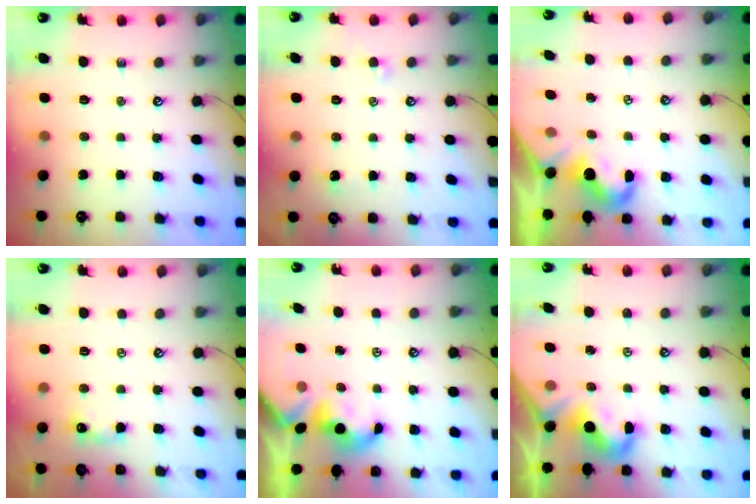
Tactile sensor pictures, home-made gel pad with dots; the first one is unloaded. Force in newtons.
{"total": 0.8, "press": 0.6, "slide": 0.5}
{"total": 1.6, "press": 1.3, "slide": 0.8}
{"total": 0.7, "press": 0.5, "slide": 0.5}
{"total": 1.1, "press": 0.8, "slide": 0.7}
{"total": 5.5, "press": 5.4, "slide": 0.9}